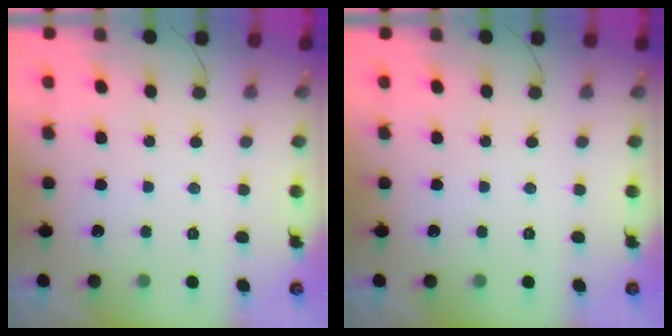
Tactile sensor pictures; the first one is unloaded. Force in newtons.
{"total": 0.0}